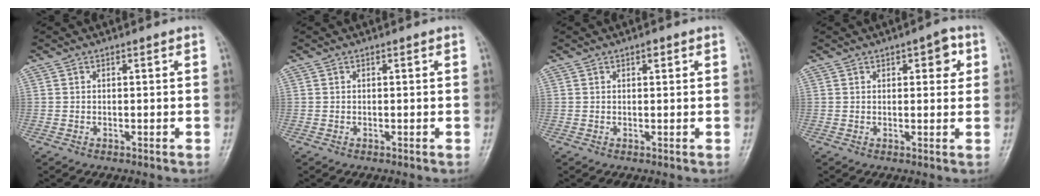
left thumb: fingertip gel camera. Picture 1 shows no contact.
{"total": 0.0}
{"total": 1.2, "force": [0.6, 0.6, 0.9], "torque": [-0.008, 0.001, 0.006]}
{"total": 4.7, "force": [1.8, 2.2, 3.7], "torque": [-0.026, 0.000, 0.016]}